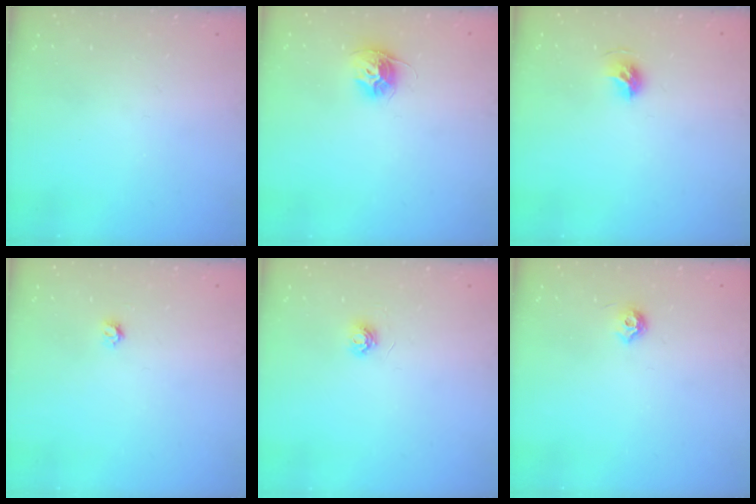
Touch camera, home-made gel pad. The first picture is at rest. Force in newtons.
{"total": 10.3, "press": 10.3, "slide": 0.8}
{"total": 6.7, "press": 6.7, "slide": 0.9}
{"total": 3.2, "press": 3.2, "slide": 0.3}
{"total": 4.5, "press": 4.5, "slide": 0.5}
{"total": 6.1, "press": 6.0, "slide": 0.9}